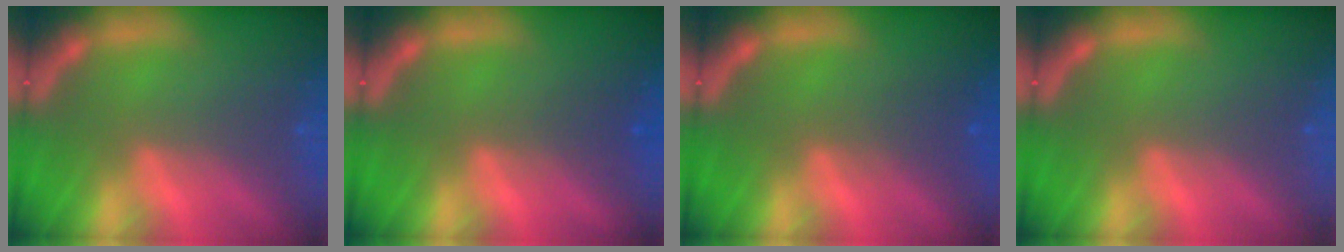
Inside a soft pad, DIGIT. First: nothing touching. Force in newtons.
{"total": 1.5}
{"total": 1.9}
{"total": 0.0}